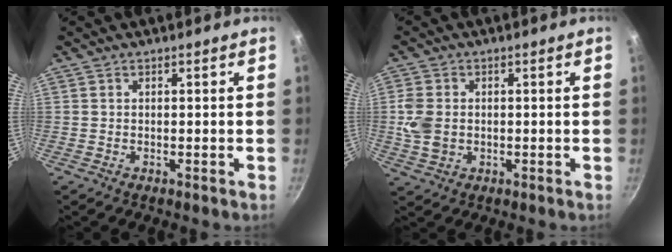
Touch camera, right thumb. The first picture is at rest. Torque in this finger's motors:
{"motor_torque": [0.72, 1.05, 0.70, 0.19, 0.11]}